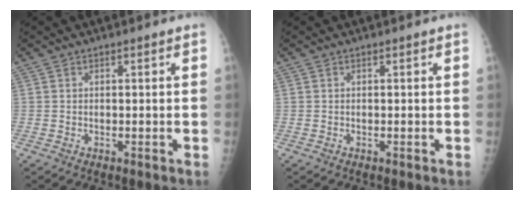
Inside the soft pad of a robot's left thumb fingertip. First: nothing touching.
{"total": 0.0}